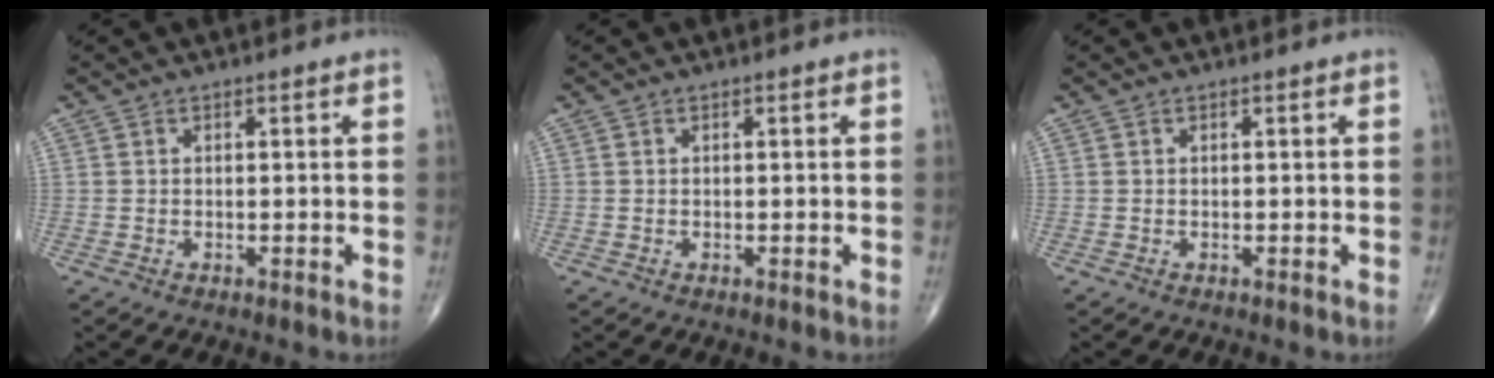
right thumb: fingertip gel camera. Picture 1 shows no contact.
{"total": 0.0}
{"total": 0.0}